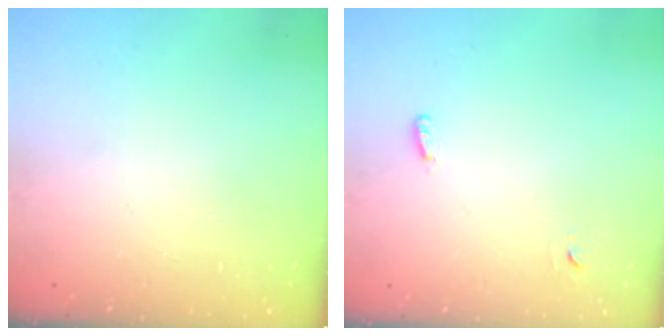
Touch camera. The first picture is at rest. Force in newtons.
{"total": 2.8, "press": 2.7, "slide": 0.6}